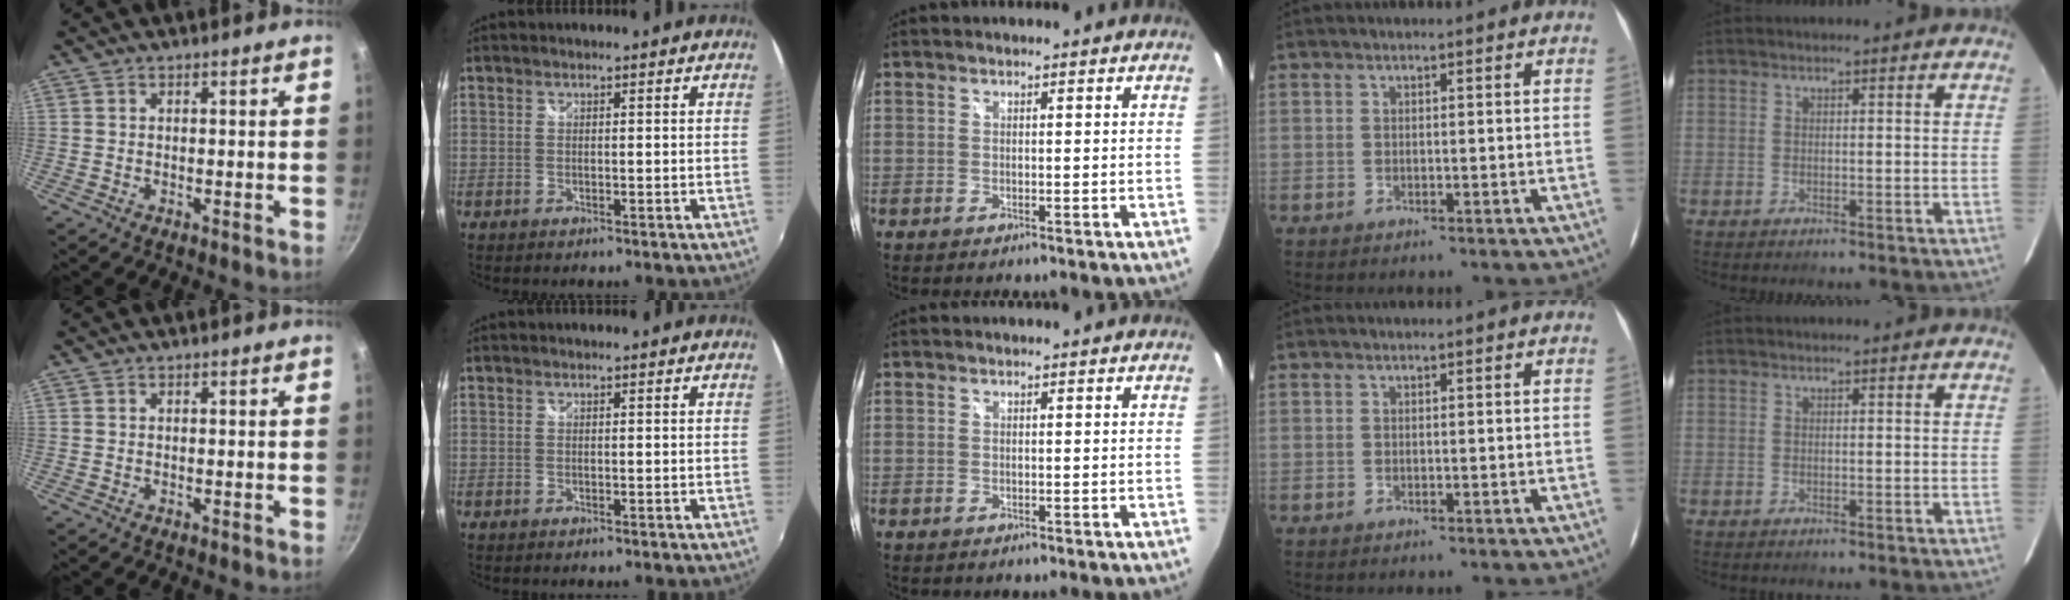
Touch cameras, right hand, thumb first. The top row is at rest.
{}